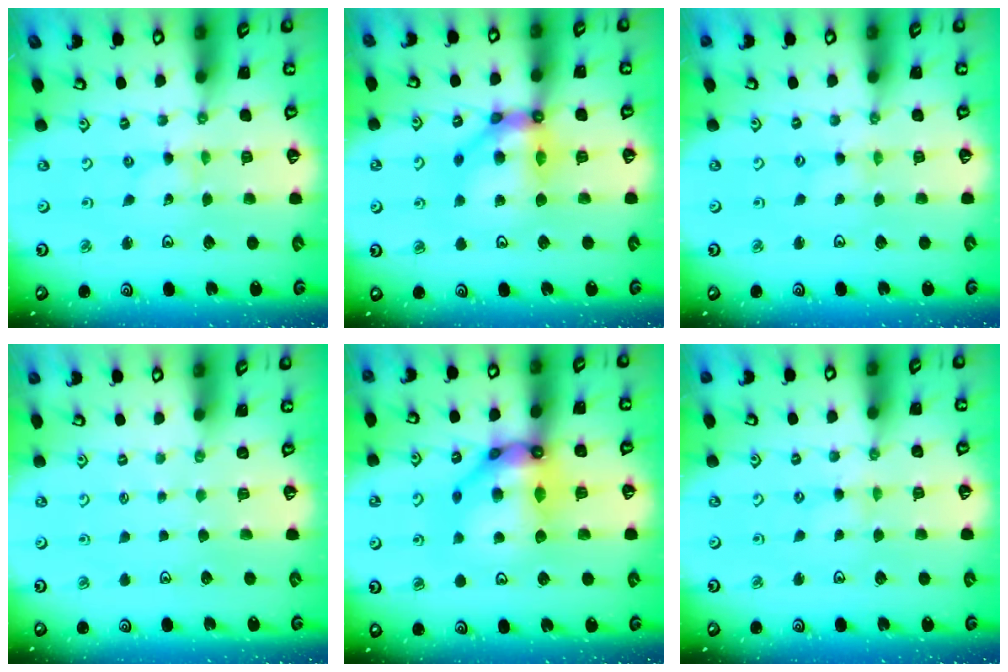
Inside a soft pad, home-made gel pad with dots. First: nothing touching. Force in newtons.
{"total": 10.9, "press": 10.7, "slide": 1.9}
{"total": 0.8, "press": 0.8, "slide": 0.2}
{"total": 0.6, "press": 0.6, "slide": 0.1}
{"total": 14.7, "press": 14.6, "slide": 1.6}
{"total": 1.6, "press": 1.5, "slide": 0.4}